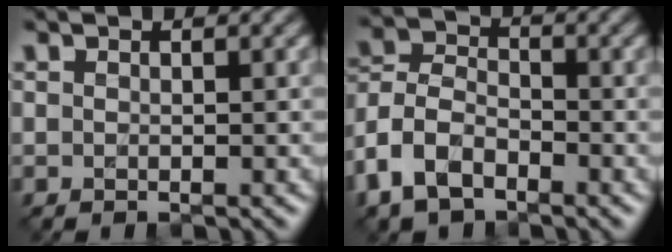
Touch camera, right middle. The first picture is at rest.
{"total": 5.8, "force": [-3.3, 3.4, 3.4], "torque": [-0.076, 0.006, -0.075]}